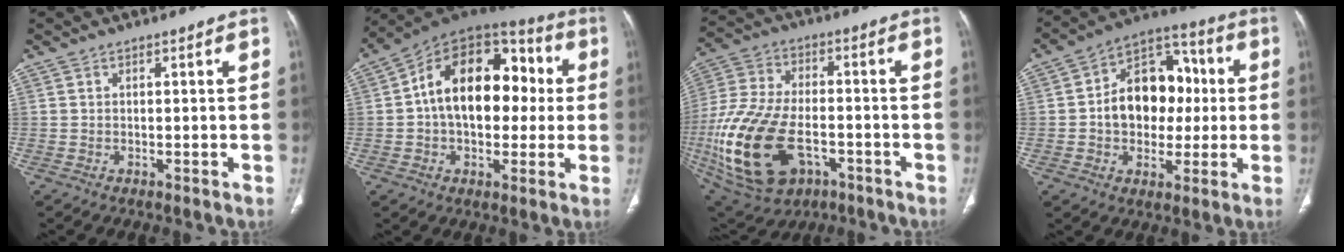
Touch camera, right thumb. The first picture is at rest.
{"total": 20.9, "force": [1.6, 13.3, 16.1], "torque": [-0.218, 0.039, 0.017]}
{"total": 23.5, "force": [-6.6, 14.0, 17.7], "torque": [-0.382, 0.005, -0.095]}
{"total": 16.3, "force": [0.5, 11.8, 11.3], "torque": [-0.123, 0.032, 0.003]}